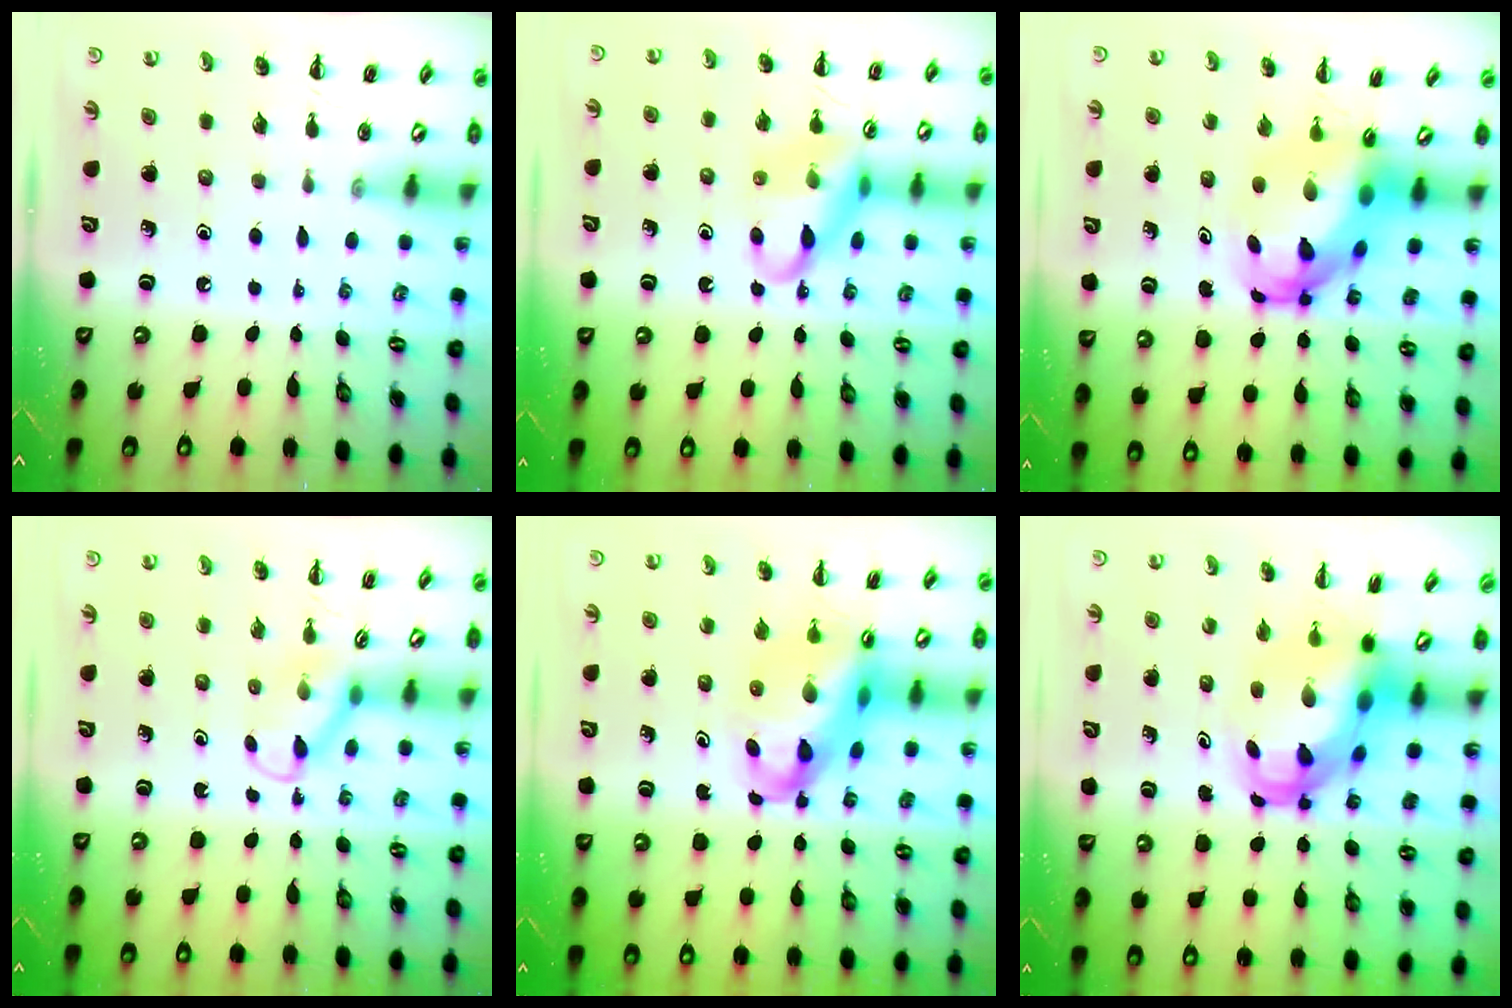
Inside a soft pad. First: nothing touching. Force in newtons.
{"total": 13.4, "press": 13.2, "slide": 2.3}
{"total": 7.0, "press": 6.7, "slide": 2.0}
{"total": 3.4, "press": 3.1, "slide": 1.2}
{"total": 11.8, "press": 11.4, "slide": 3.0}
{"total": 6.2, "press": 6.0, "slide": 1.7}